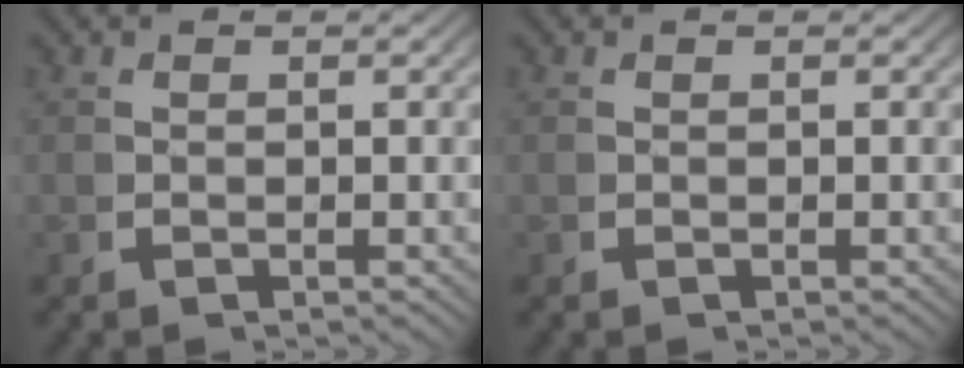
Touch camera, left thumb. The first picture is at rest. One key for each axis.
{"total": 0.0}